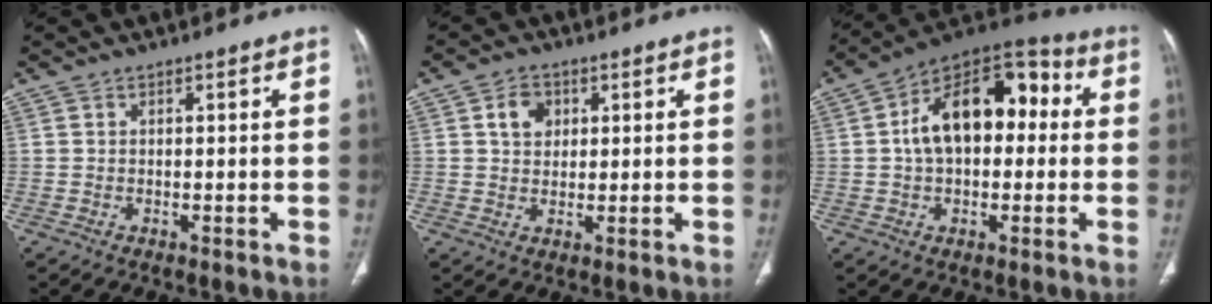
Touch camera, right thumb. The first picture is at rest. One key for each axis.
{"total": 4.8, "fx": 1.7, "fy": 3.7, "fz": 2.6, "tx": -0.027, "ty": -0.003, "tz": 0.029}
{"total": 17.8, "fx": 1.9, "fy": 10.7, "fz": 14.1, "tx": -0.197, "ty": 0.047, "tz": 0.023}